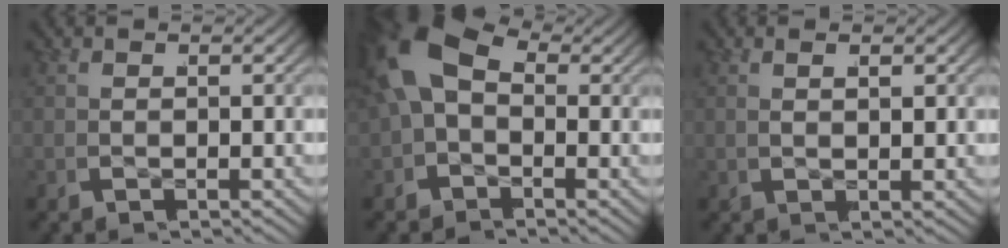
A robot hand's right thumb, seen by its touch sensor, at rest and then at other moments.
{"total": 8.4, "force": [0.7, 6.7, 5.1], "torque": [-0.114, -0.004, 0.010]}
{"total": 1.1, "force": [0.6, 0.0, 1.0], "torque": [-0.013, 0.003, 0.016]}